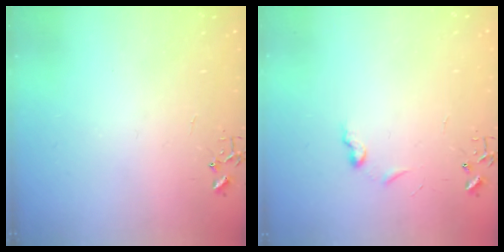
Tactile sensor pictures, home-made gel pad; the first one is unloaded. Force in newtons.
{"total": 5.6, "press": 5.6, "slide": 0.7}